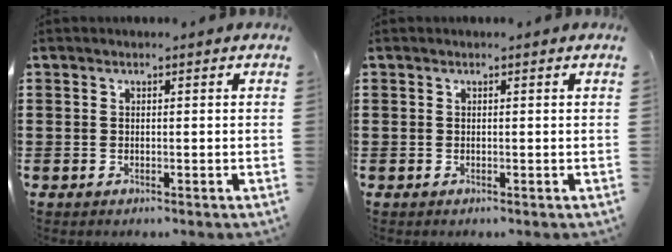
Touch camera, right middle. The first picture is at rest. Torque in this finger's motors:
{"motor_torque": [-0.16, -0.16, 0.00, 0.00]}